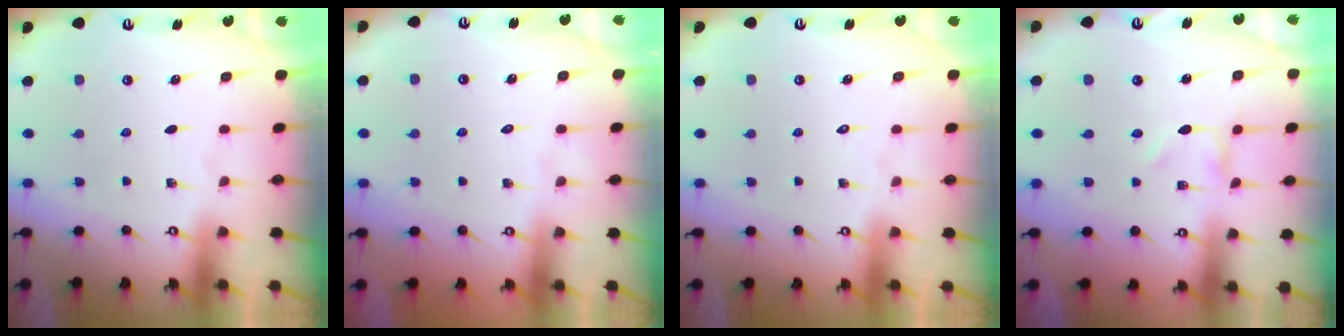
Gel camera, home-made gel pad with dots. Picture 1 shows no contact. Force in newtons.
{"total": 1.5, "press": 1.5, "slide": 0.1}
{"total": 1.5, "press": 1.5, "slide": 0.1}
{"total": 0.0}